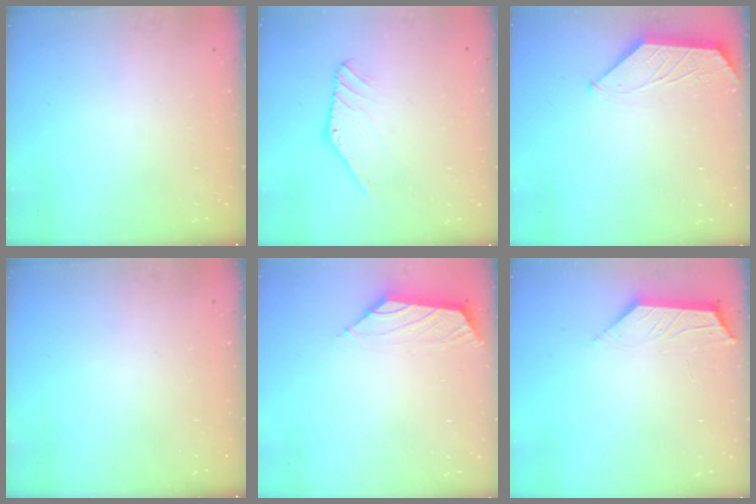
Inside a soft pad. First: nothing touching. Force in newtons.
{"total": 1.4, "press": 1.4, "slide": 0.0}
{"total": 0.5, "press": 0.5, "slide": 0.2}
{"total": 0.0}
{"total": 1.6, "press": 1.4, "slide": 0.6}
{"total": 2.3, "press": 2.3, "slide": 0.5}